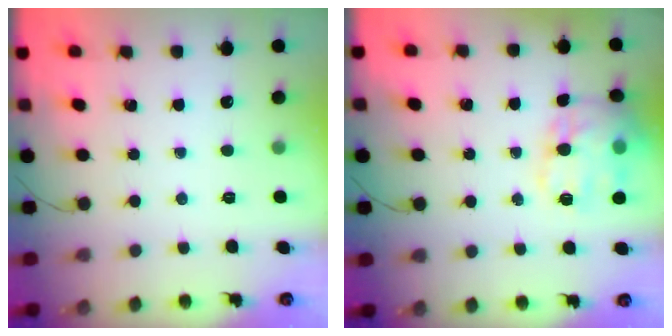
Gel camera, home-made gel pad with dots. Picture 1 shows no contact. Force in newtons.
{"total": 17.0, "press": 16.9, "slide": 1.8}